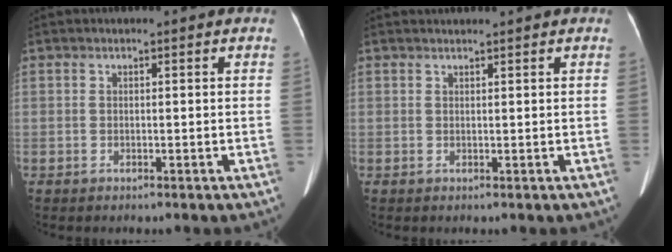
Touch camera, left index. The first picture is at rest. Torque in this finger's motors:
{"motor_torque": [0.04, -0.12, -0.26, -0.07]}